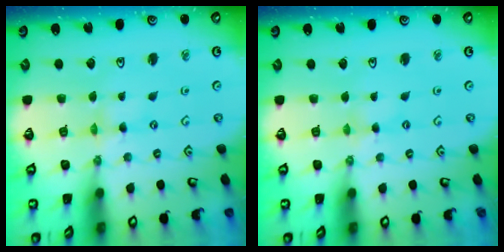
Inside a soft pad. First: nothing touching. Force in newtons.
{"total": 1.3, "press": 1.2, "slide": 0.4}